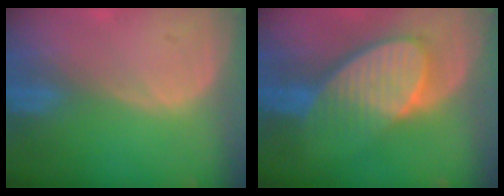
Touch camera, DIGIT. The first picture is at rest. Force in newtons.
{"total": 9.0, "press": 8.1, "slide": 3.9}